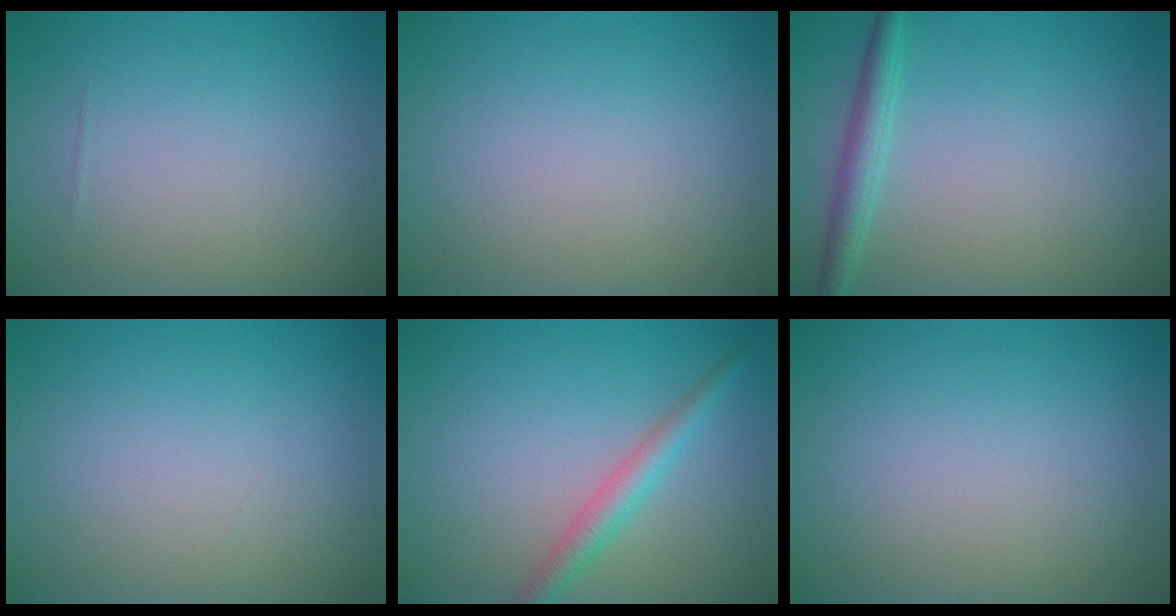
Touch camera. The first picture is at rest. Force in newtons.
{"total": 0.0}
{"total": 2.3, "press": 2.3, "slide": 0.1}
{"total": 0.0}
{"total": 2.6, "press": 2.6, "slide": 0.0}
{"total": 0.0}